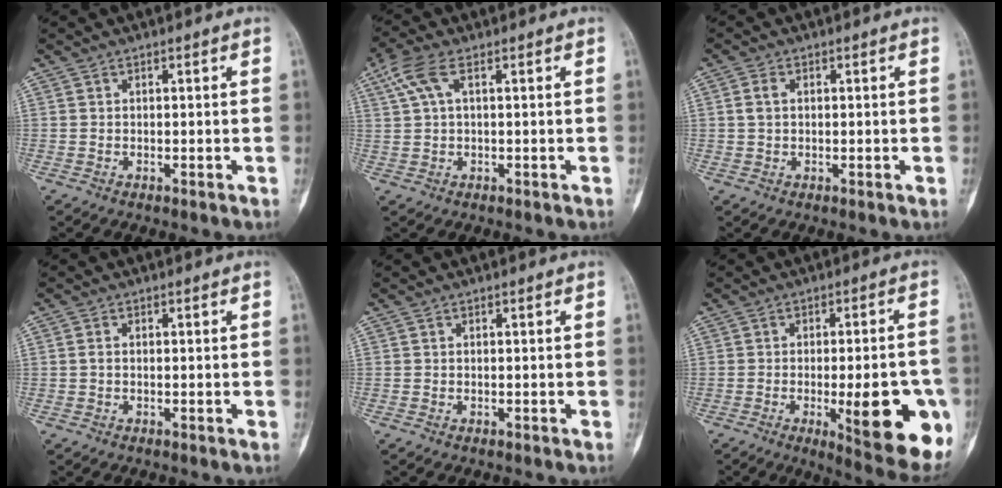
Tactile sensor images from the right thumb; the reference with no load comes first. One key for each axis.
{"total": 5.7, "fx": 2.2, "fy": 2.2, "fz": 4.7, "tx": -0.123, "ty": 0.017, "tz": 0.047}
{"total": 2.3, "fx": 0.3, "fy": 1.7, "fz": 1.6, "tx": -0.033, "ty": 0.004, "tz": 0.007}
{"total": 1.0, "fx": 0.0, "fy": 0.7, "fz": 0.7, "tx": -0.013, "ty": 0.002, "tz": 0.000}
{"total": 0.0}
{"total": 17.1, "fx": -4.8, "fy": 4.9, "fz": 15.6, "tx": -0.156, "ty": 0.002, "tz": -0.043}